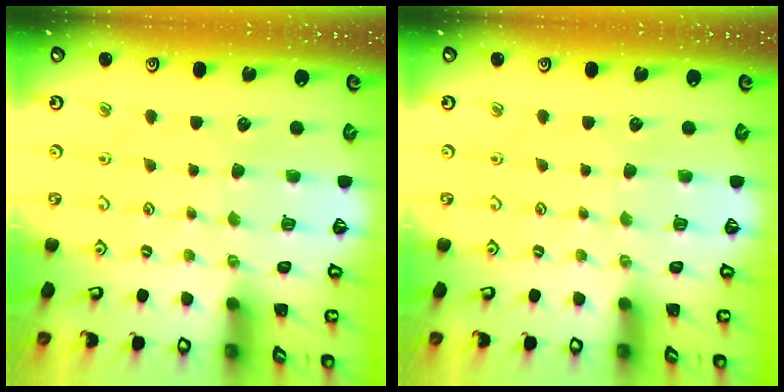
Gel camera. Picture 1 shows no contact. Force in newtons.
{"total": 0.0}